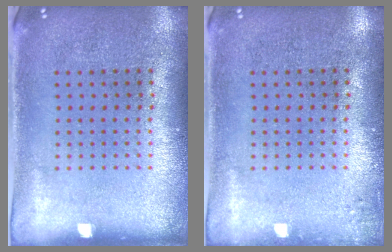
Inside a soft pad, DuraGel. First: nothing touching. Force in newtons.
{"total": 0.8, "press": 0.8, "slide": 0.2}